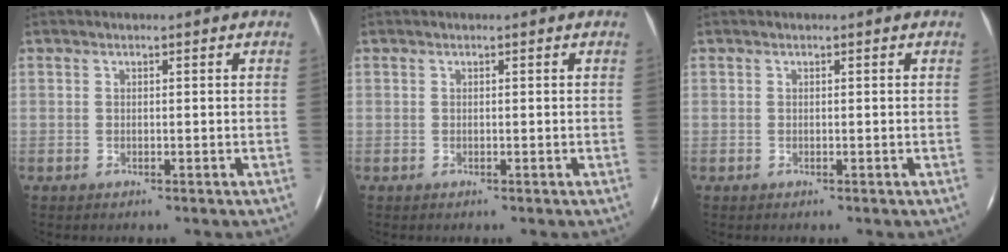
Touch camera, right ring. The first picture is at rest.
{"total": 0.0}
{"total": 0.0}